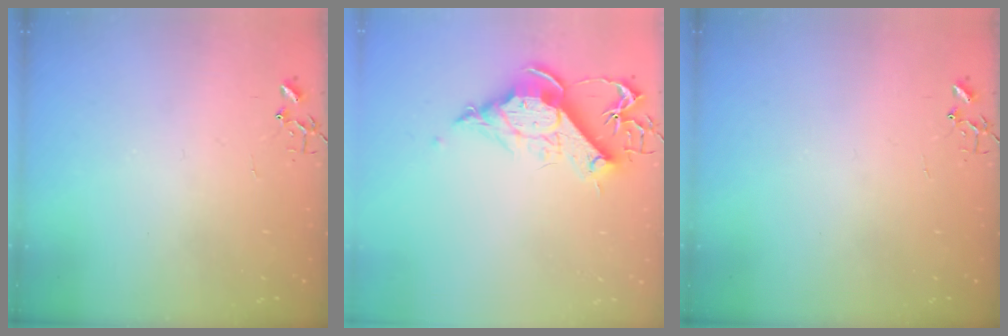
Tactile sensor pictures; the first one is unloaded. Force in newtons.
{"total": 13.2, "press": 13.1, "slide": 1.6}
{"total": 0.0}